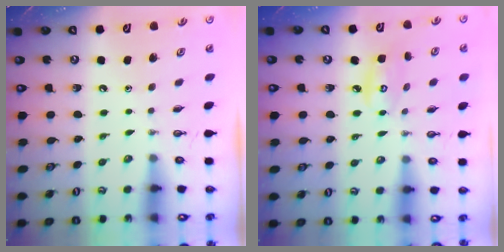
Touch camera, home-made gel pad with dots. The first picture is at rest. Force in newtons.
{"total": 5.9, "press": 5.9, "slide": 0.2}